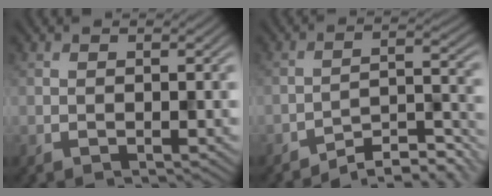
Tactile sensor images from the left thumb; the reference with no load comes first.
{"total": 7.1, "force": [-6.5, 0.9, 2.7], "torque": [-0.050, 0.009, -0.092]}